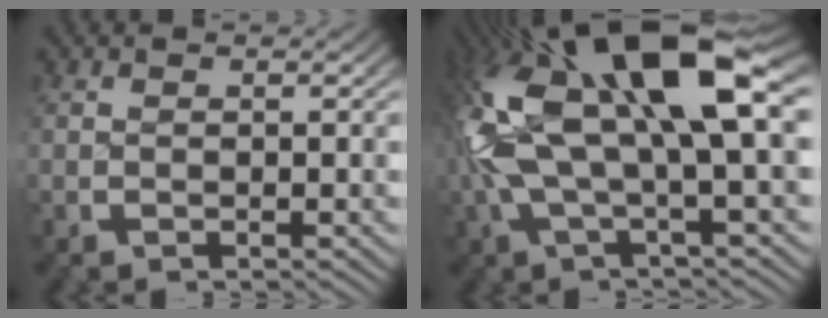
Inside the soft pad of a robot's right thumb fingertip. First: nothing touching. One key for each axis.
{"total": 16.7, "fx": 1.8, "fy": 8.8, "fz": 14.1, "tx": -0.293, "ty": 0.011, "tz": 0.016}